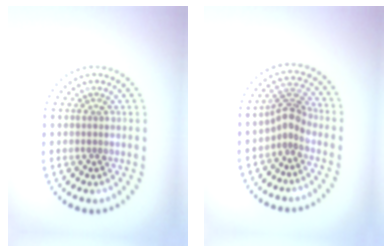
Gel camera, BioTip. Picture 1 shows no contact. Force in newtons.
{"total": 2.6, "press": 1.9, "slide": 1.8}